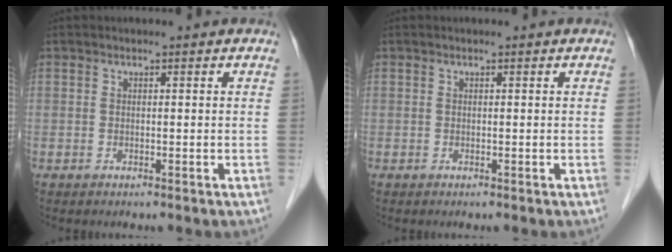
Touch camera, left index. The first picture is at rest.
{"total": 0.0}